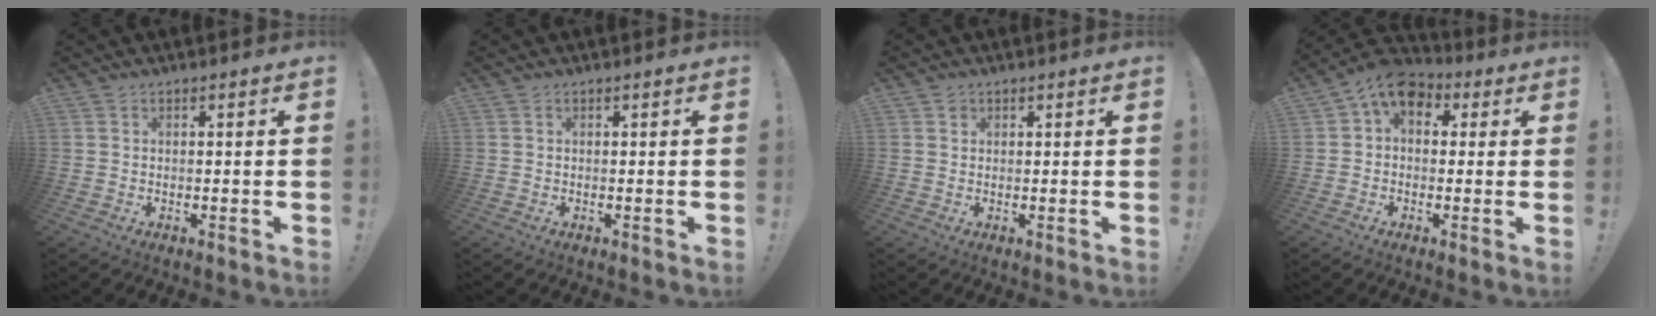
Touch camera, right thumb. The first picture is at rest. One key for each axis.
{"total": 0.0}
{"total": 1.0, "fx": 0.7, "fy": 0.8, "fz": 0.2, "tx": -0.004, "ty": 0.000, "tz": 0.014}
{"total": 8.4, "fx": 3.3, "fy": 5.7, "fz": 5.2, "tx": -0.083, "ty": -0.005, "tz": 0.066}